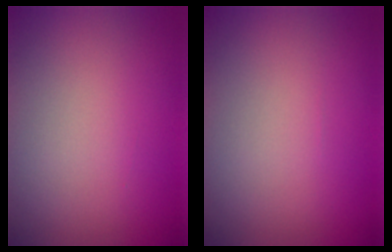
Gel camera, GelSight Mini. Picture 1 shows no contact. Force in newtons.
{"total": 0.0}